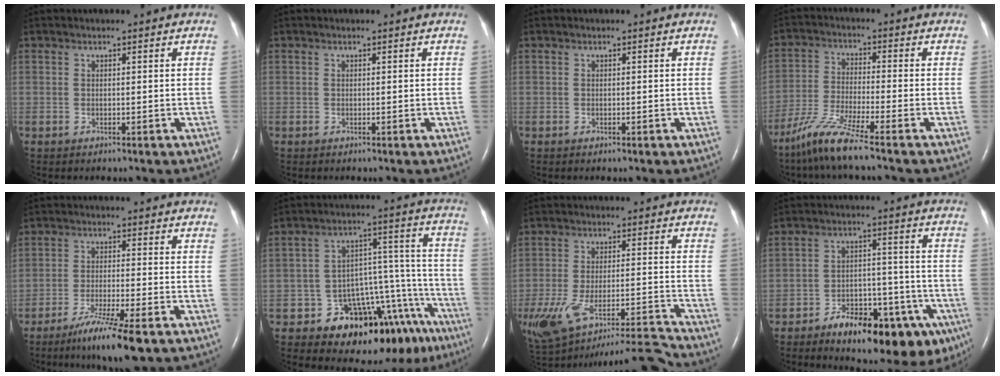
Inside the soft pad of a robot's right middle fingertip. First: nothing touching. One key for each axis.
{"total": 0.0}
{"total": 0.0}
{"total": 7.8, "fx": -5.9, "fy": -0.7, "fz": 5.1, "tx": -0.107, "ty": -0.032, "tz": -0.119}
{"total": 8.8, "fx": -5.8, "fy": -0.1, "fz": 6.6, "tx": -0.121, "ty": -0.025, "tz": -0.100}
{"total": 17.6, "fx": -12.5, "fy": 8.2, "fz": 9.4, "tx": -0.050, "ty": 0.092, "tz": -0.160}
{"total": 15.7, "fx": -13.2, "fy": 1.3, "fz": 8.5, "tx": -0.164, "ty": 0.009, "tz": -0.216}
{"total": 17.4, "fx": -10.6, "fy": 6.5, "fz": 12.1, "tx": -0.109, "ty": 0.034, "tz": -0.146}